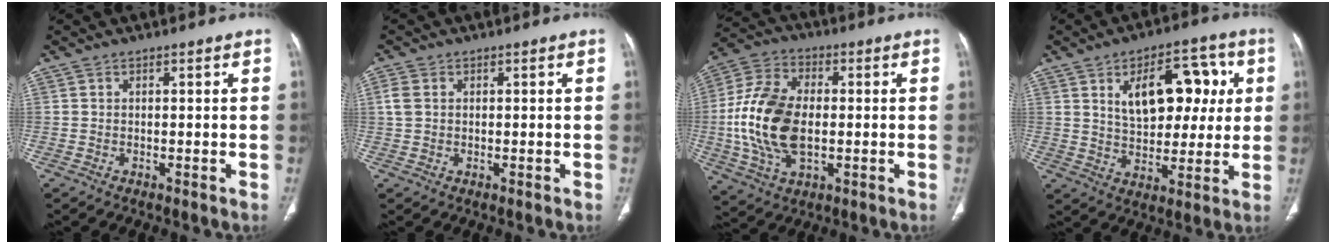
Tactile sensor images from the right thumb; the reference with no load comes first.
{"total": 2.7, "force": [0.5, 2.1, 1.6], "torque": [-0.041, 0.005, 0.010]}
{"total": 17.2, "force": [-1.0, 10.5, 13.6], "torque": [-0.276, 0.012, -0.014]}
{"total": 15.3, "force": [4.2, 9.1, 11.6], "torque": [-0.124, 0.005, 0.070]}